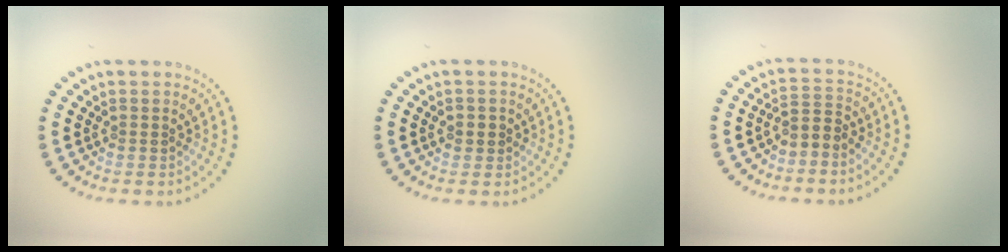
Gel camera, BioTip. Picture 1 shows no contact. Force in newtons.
{"total": 1.2, "press": 1.2, "slide": 0.3}
{"total": 2.0, "press": 1.4, "slide": 1.4}